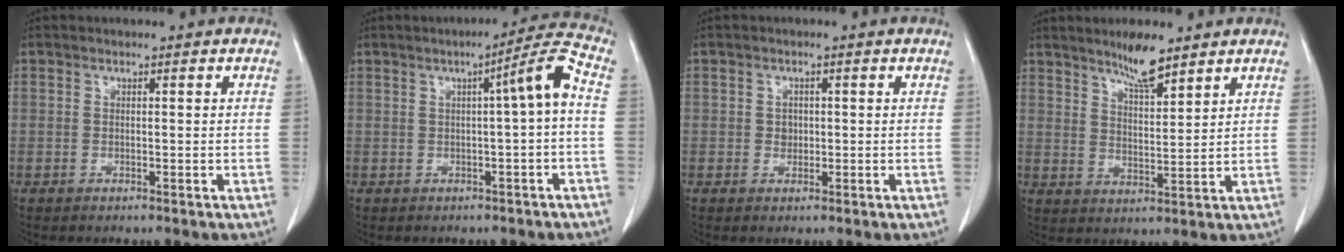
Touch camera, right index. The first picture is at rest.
{"total": 5.7, "force": [-0.1, -0.4, 5.7], "torque": [-0.079, 0.016, -0.003]}
{"total": 1.3, "force": [-0.2, 1.2, 0.6], "torque": [-0.005, 0.005, 0.003]}
{"total": 6.1, "force": [4.9, 0.9, 3.6], "torque": [-0.066, -0.003, 0.086]}